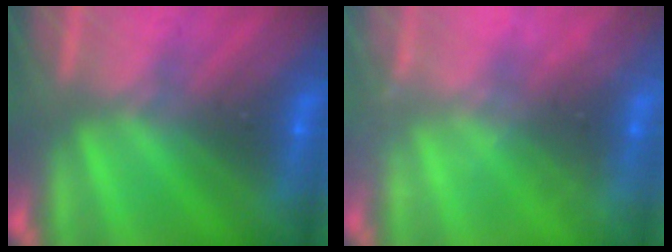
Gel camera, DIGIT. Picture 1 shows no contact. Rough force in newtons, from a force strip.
{"total": 2.2}